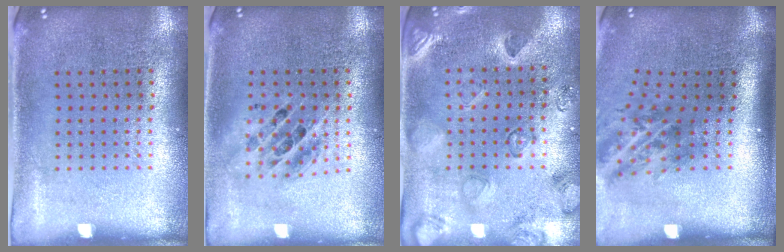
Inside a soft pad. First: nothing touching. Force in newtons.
{"total": 1.3, "press": 1.2, "slide": 0.7}
{"total": 2.3, "press": 2.0, "slide": 1.1}
{"total": 1.9, "press": 1.1, "slide": 1.5}